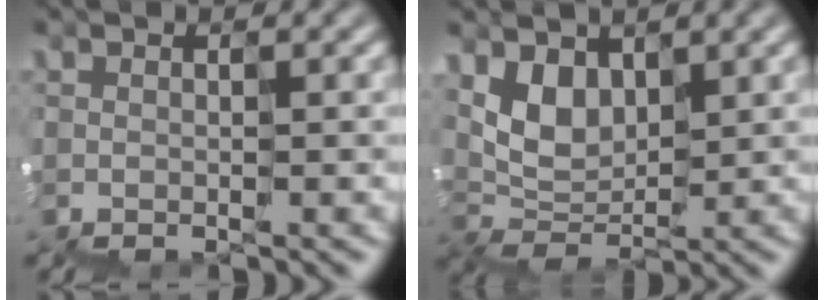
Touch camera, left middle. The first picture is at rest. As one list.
[{"total": 2.9, "force": [2.1, 1.9, 0.6], "torque": [-0.019, -0.002, 0.042]}]